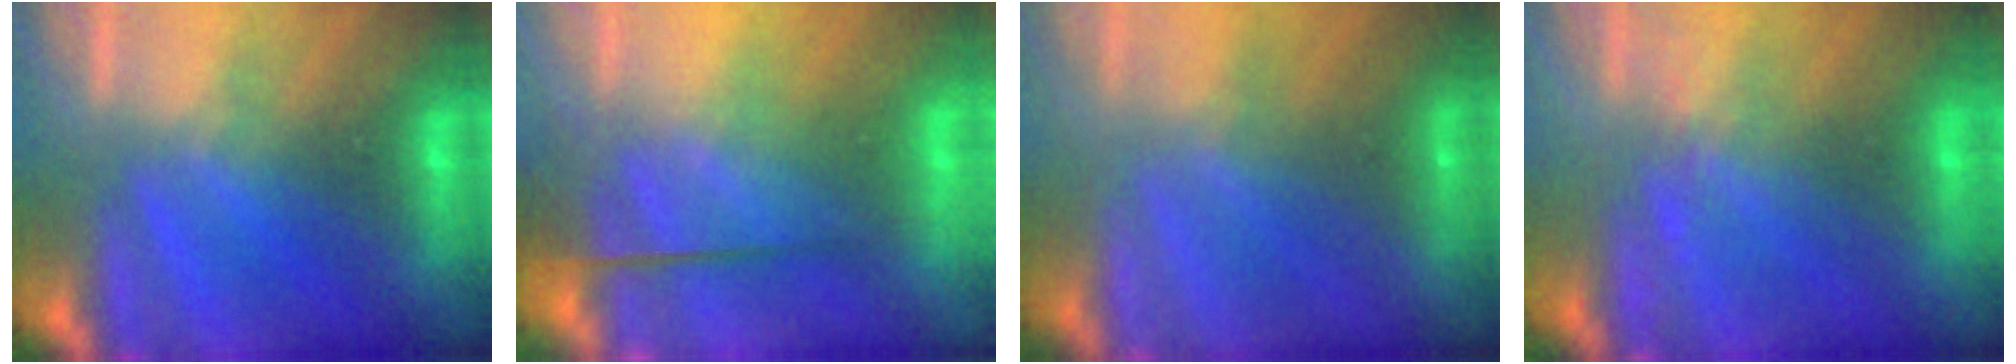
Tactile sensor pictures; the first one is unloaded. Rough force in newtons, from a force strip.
{"total": 3.6}
{"total": 2.1}
{"total": 2.1}